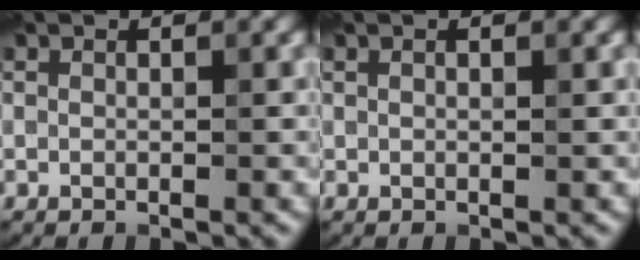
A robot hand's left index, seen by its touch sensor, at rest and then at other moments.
{"total": 1.0, "force": [0.4, 0.3, 0.8], "torque": [-0.012, -0.001, 0.002]}